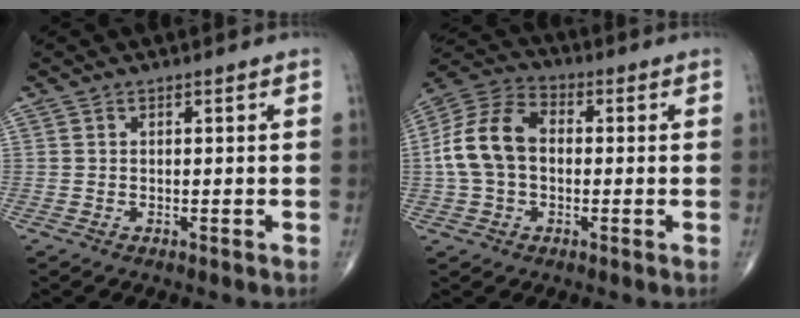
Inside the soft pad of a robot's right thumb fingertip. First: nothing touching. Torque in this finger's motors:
{"motor_torque": [-0.30, 0.55, 0.20, 0.09, 0.16]}